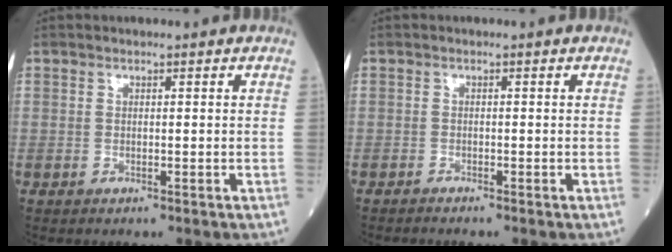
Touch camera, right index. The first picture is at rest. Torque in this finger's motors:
{"motor_torque": [-0.49, 0.29, -0.08, -0.10]}